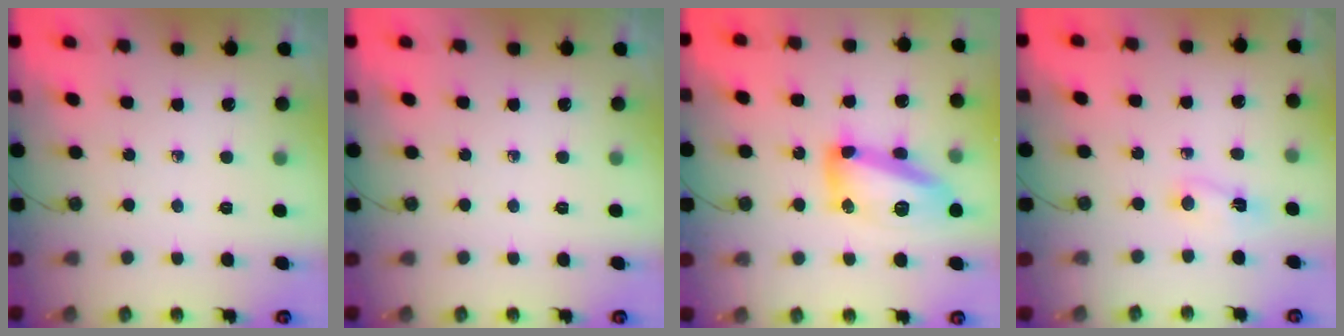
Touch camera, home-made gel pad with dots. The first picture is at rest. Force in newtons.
{"total": 0.0}
{"total": 14.7, "press": 14.6, "slide": 1.0}
{"total": 2.0, "press": 1.6, "slide": 1.2}